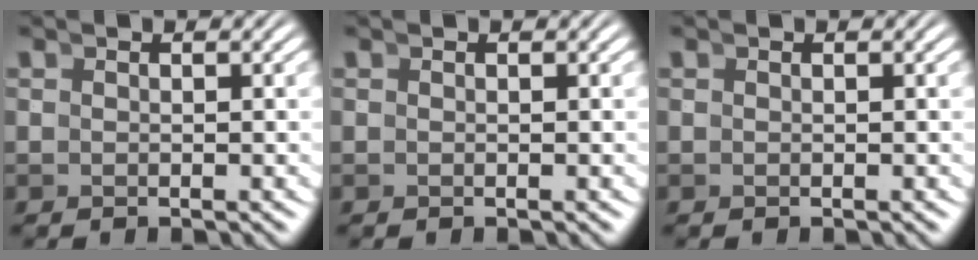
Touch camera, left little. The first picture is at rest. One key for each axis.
{"total": 0.0}
{"total": 0.0}